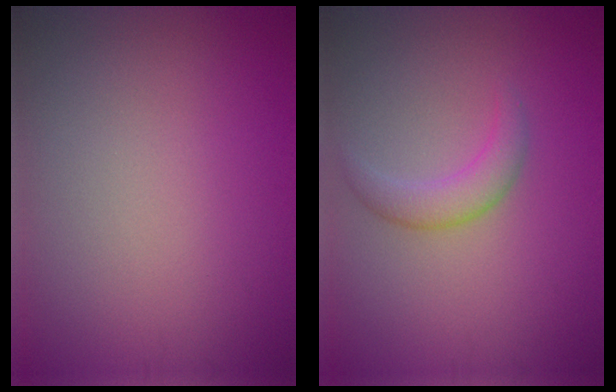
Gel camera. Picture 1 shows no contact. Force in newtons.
{"total": 2.4, "press": 2.4, "slide": 0.1}